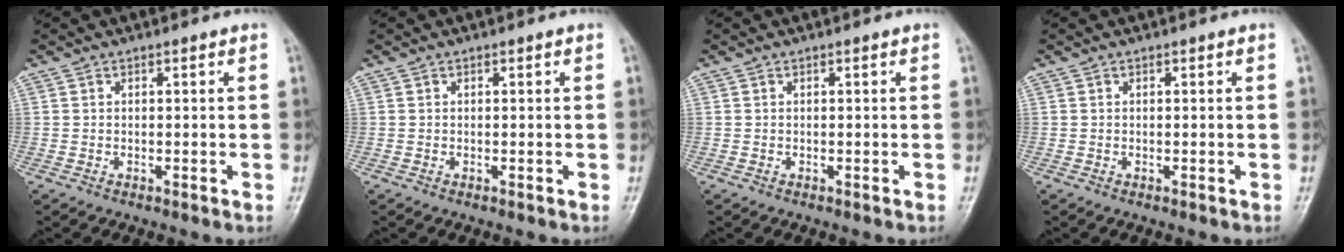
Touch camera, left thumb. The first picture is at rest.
{"total": 0.0}
{"total": 0.0}
{"total": 0.0}